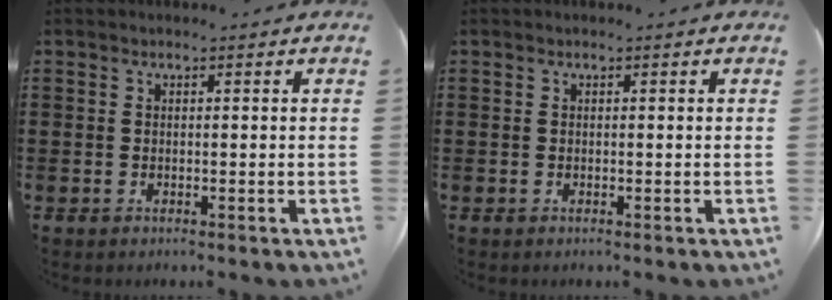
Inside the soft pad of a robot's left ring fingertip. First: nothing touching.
{"total": 0.0}